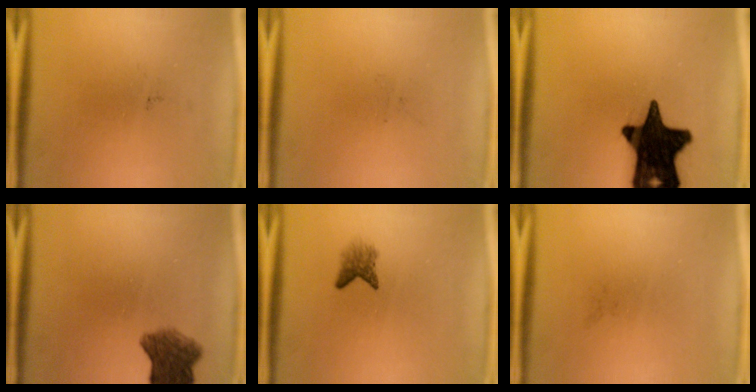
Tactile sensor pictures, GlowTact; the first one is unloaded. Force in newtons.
{"total": 0.0}
{"total": 19.9}
{"total": 6.4}
{"total": 2.3}
{"total": 0.0}